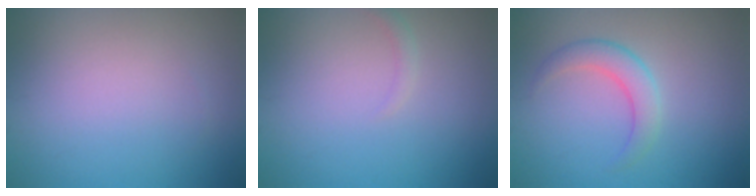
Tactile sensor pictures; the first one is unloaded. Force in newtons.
{"total": 0.8, "press": 0.8, "slide": 0.0}
{"total": 2.7, "press": 2.7, "slide": 0.1}